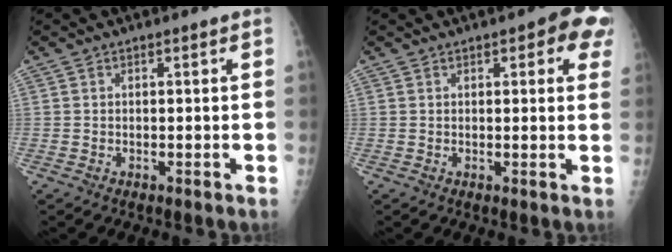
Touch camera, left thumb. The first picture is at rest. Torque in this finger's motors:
{"motor_torque": [0.06, 0.24, 0.22, 0.08, 0.06]}